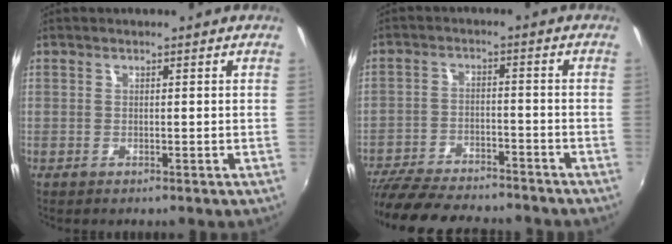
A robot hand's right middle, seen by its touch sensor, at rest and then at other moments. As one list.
[{"total": 17.9, "force": [-15.5, 4.7, 7.5], "torque": [-0.165, -0.026, -0.240]}]